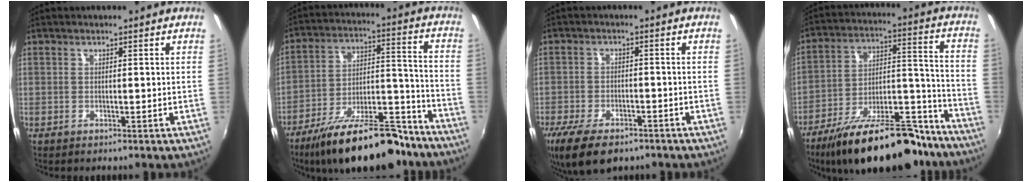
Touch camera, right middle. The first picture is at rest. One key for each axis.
{"total": 23.6, "fx": -18.3, "fy": 7.5, "fz": 12.9, "tx": -0.217, "ty": -0.003, "tz": -0.272}
{"total": 11.9, "fx": -8.4, "fy": 5.2, "fz": 6.8, "tx": -0.159, "ty": -0.036, "tz": -0.144}
{"total": 26.5, "fx": -20.2, "fy": 9.1, "fz": 14.5, "tx": -0.236, "ty": 0.006, "tz": -0.292}